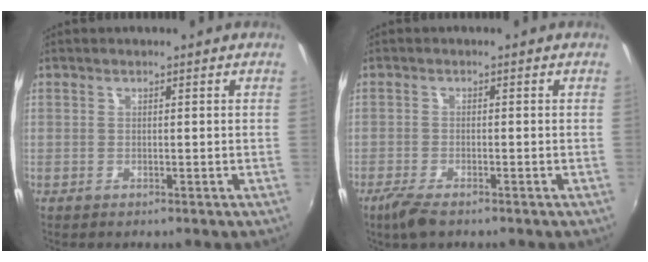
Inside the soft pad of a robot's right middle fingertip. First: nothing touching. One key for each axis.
{"total": 4.3, "fx": -3.1, "fy": 1.1, "fz": 2.8, "tx": -0.073, "ty": -0.015, "tz": -0.060}